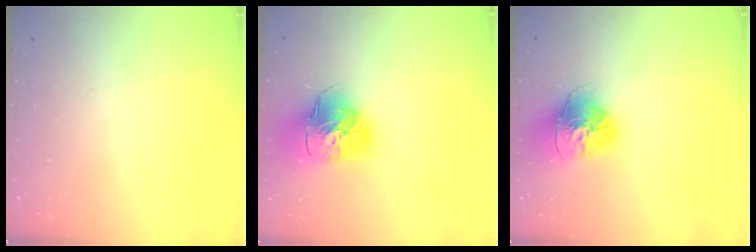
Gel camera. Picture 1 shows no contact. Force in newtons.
{"total": 17.4, "press": 17.2, "slide": 2.7}
{"total": 15.3, "press": 15.3, "slide": 1.5}